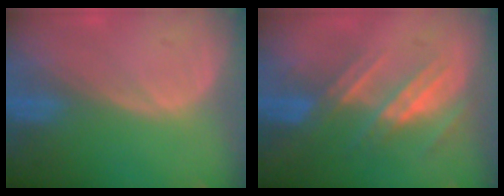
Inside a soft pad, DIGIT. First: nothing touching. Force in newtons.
{"total": 7.4, "press": 6.5, "slide": 3.5}